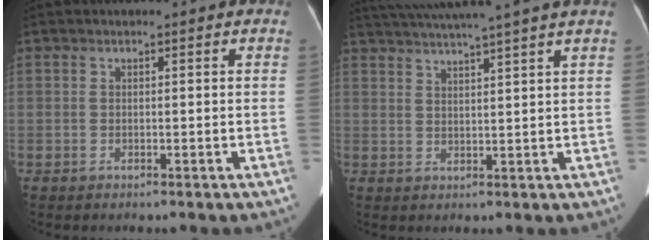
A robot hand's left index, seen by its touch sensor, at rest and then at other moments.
{"total": 12.8, "force": [10.9, -2.0, 6.3], "torque": [-0.111, -0.001, 0.152]}